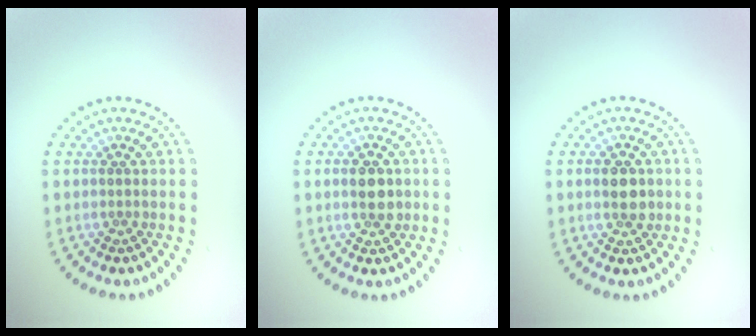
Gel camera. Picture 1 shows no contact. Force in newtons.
{"total": 2.8, "press": 2.8, "slide": 0.2}
{"total": 2.8, "press": 2.7, "slide": 0.2}